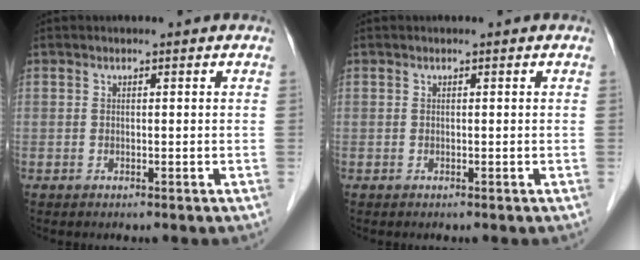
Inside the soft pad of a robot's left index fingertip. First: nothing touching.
{"total": 0.0}